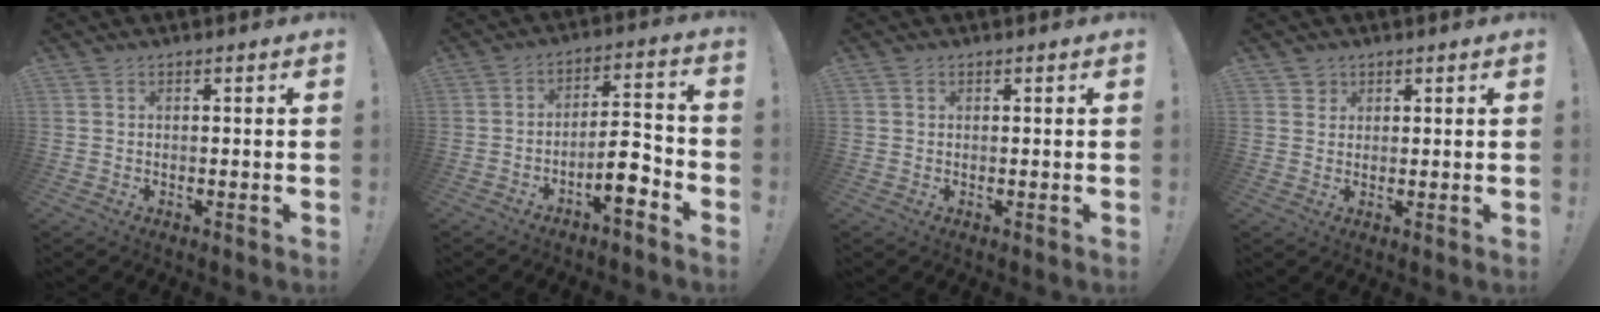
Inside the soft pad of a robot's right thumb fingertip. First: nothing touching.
{"total": 9.5, "force": [-5.6, 2.7, 7.2], "torque": [-0.110, 0.027, -0.098]}
{"total": 0.6, "force": [0.4, 0.4, 0.1], "torque": [0.004, -0.001, 0.006]}
{"total": 2.2, "force": [1.3, 1.8, 0.1], "torque": [0.006, -0.009, 0.022]}